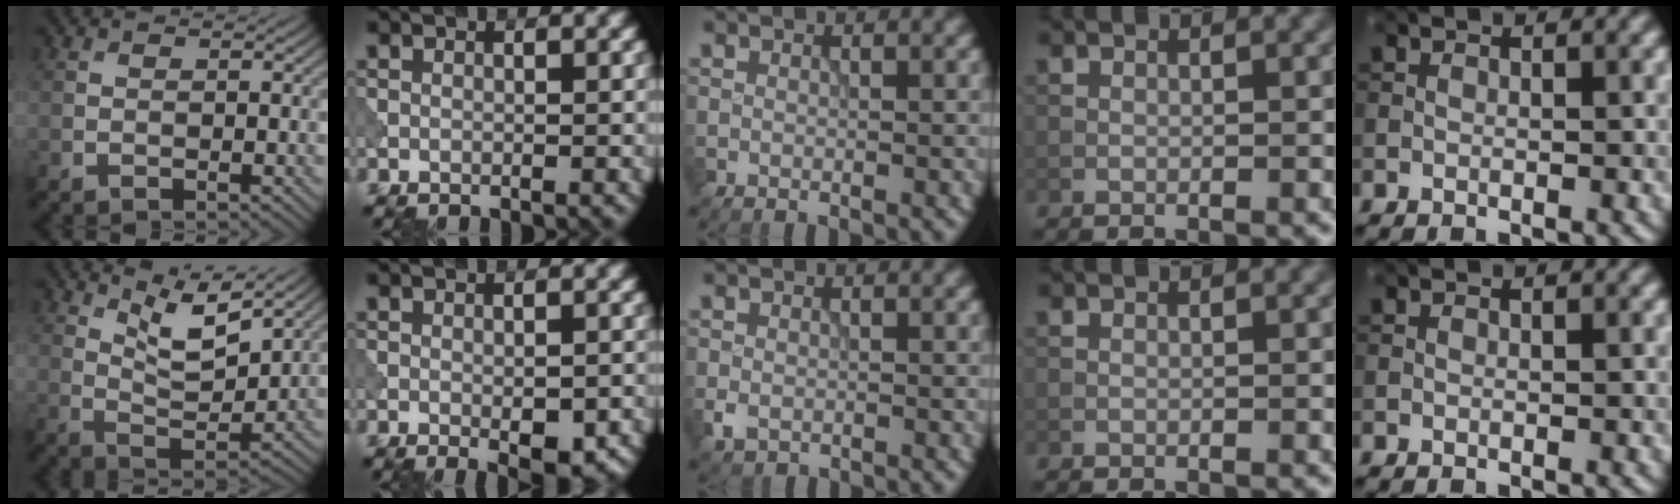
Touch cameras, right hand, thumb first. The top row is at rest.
{"thumb": {"total": 7.4, "force": [5.2, 2.0, 4.8], "torque": [-0.098, -0.010, 0.098]}, "index": {"total": 3.2, "force": [-1.1, 1.2, 2.8], "torque": [-0.039, -0.006, -0.010]}, "middle": {"total": 1.5, "force": [-0.5, 1.1, 0.8], "torque": [-0.018, -0.005, -0.013]}}